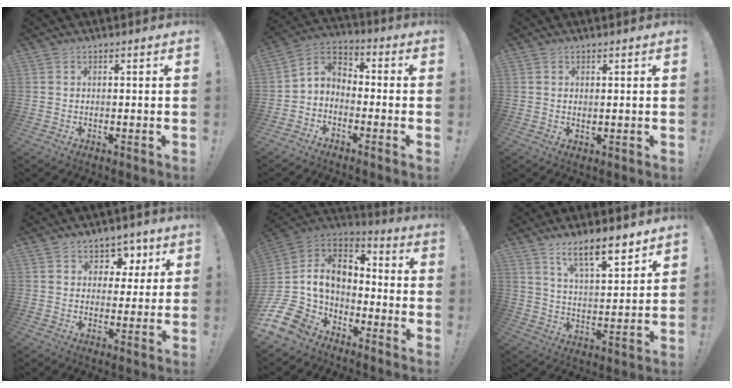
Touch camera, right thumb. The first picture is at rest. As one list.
[{"total": 5.5, "force": [-3.0, 4.1, 2.2], "torque": [-0.049, 0.015, -0.054]}, {"total": 0.7, "force": [0.7, 0.2, 0.2], "torque": [0.000, -0.002, 0.012]}, {"total": 6.6, "force": [3.4, 5.6, 1.0], "torque": [-0.001, -0.027, 0.067]}, {"total": 13.8, "force": [-1.8, 10.4, 9.0], "torque": [-0.176, 0.004, -0.024]}, {"total": 11.0, "force": [8.3, 2.5, 6.8], "torque": [-0.106, -0.052, 0.143]}]